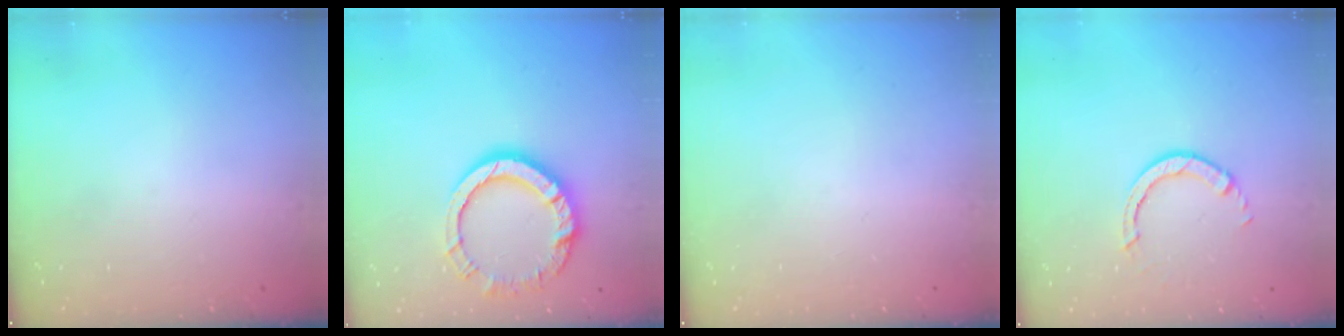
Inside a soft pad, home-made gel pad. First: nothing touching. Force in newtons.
{"total": 11.5, "press": 11.5, "slide": 1.0}
{"total": 0.0}
{"total": 2.6, "press": 2.6, "slide": 0.3}